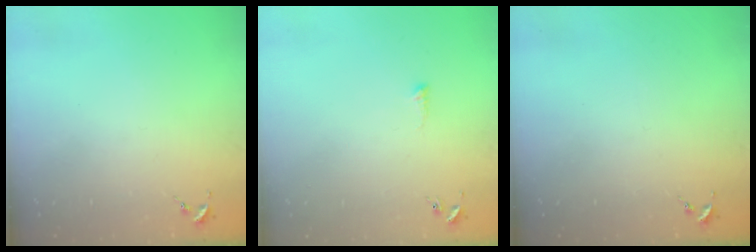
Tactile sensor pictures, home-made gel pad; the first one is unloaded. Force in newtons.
{"total": 3.5, "press": 3.4, "slide": 0.6}
{"total": 0.0}